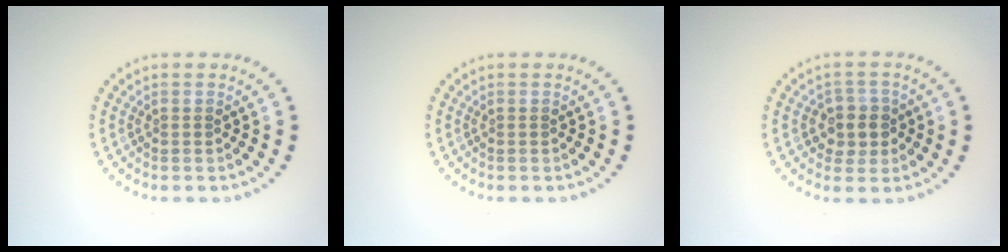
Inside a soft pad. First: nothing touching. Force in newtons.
{"total": 0.0}
{"total": 2.7, "press": 2.5, "slide": 0.9}